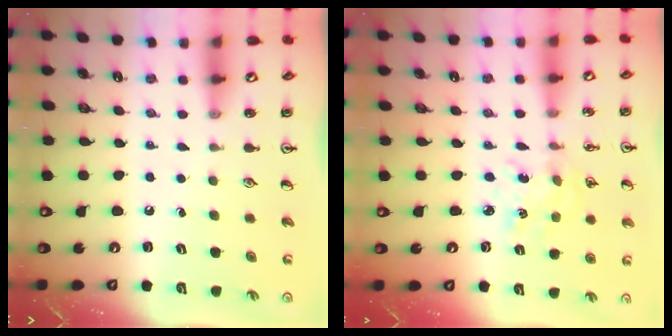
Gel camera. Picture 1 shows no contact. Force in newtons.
{"total": 2.1, "press": 2.1, "slide": 0.1}